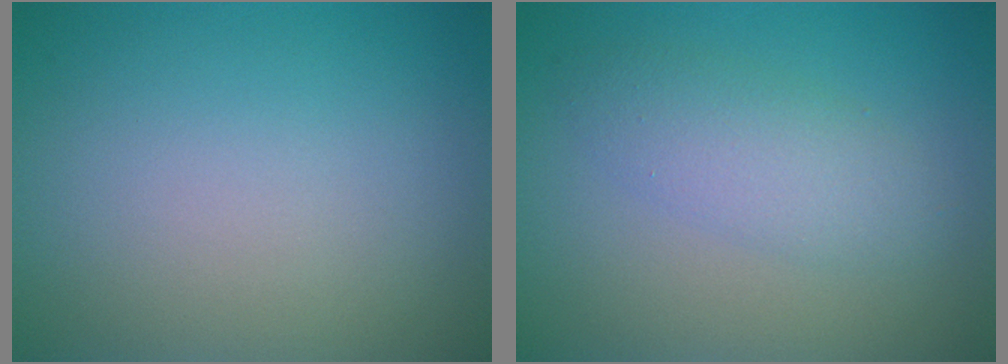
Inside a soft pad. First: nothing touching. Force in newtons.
{"total": 3.2, "press": 3.2, "slide": 0.1}